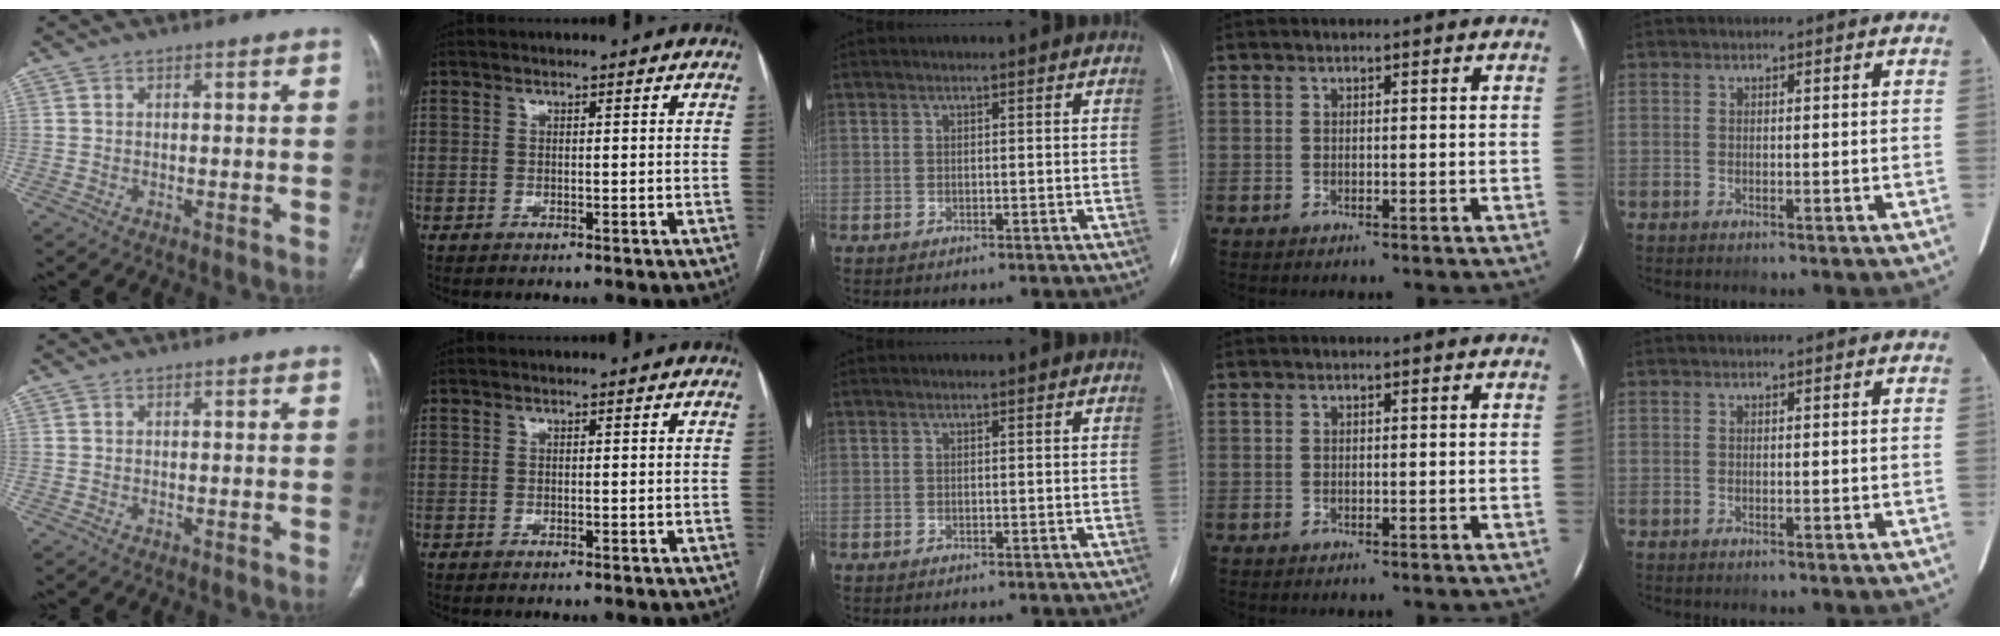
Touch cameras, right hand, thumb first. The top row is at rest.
{}